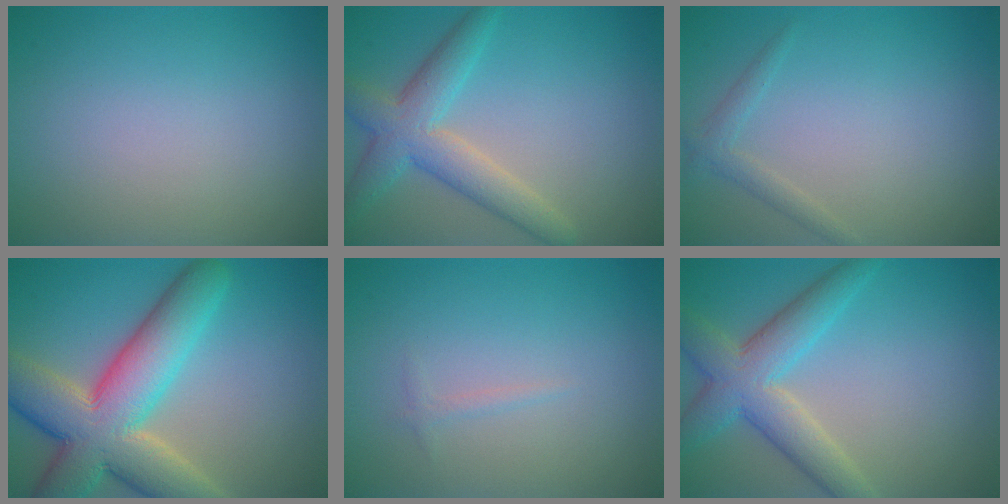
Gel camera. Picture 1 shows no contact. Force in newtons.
{"total": 5.0, "press": 5.0, "slide": 0.2}
{"total": 1.4, "press": 1.4, "slide": 0.1}
{"total": 11.6, "press": 11.5, "slide": 0.7}
{"total": 0.6, "press": 0.6, "slide": 0.1}
{"total": 5.9, "press": 5.9, "slide": 0.3}